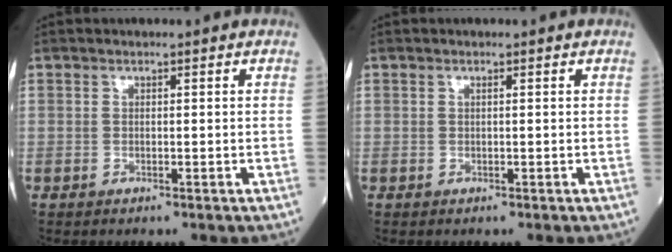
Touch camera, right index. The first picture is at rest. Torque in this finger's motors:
{"motor_torque": [-0.07, -0.02, -0.04, 0.01]}